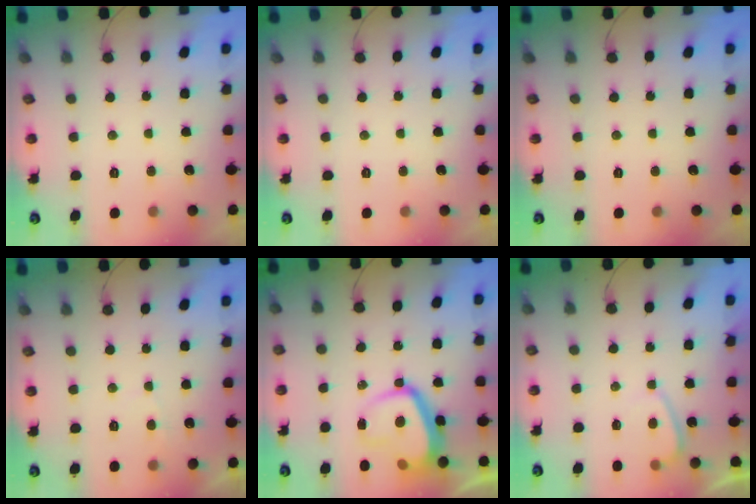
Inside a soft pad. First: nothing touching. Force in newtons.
{"total": 0.0}
{"total": 0.0}
{"total": 1.3, "press": 1.2, "slide": 0.5}
{"total": 12.0, "press": 11.9, "slide": 1.1}
{"total": 1.2, "press": 1.0, "slide": 0.6}